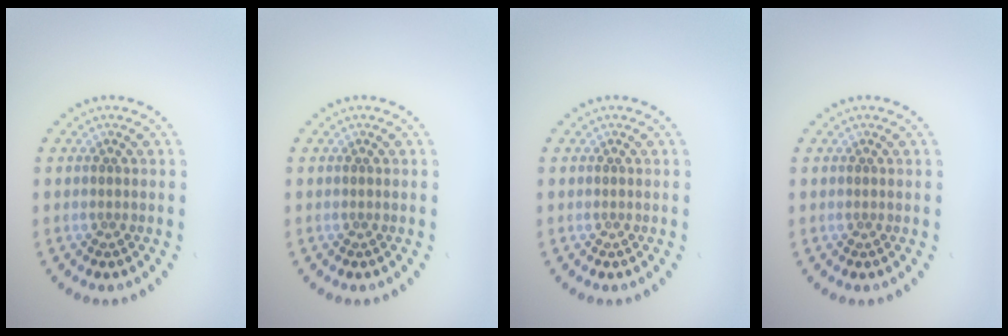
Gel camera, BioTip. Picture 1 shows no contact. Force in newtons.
{"total": 0.0}
{"total": 0.0}
{"total": 0.0}